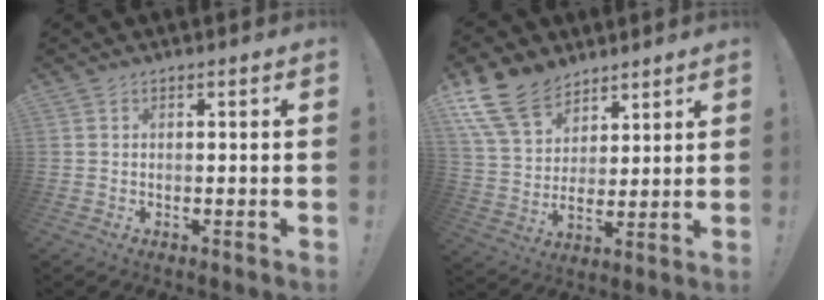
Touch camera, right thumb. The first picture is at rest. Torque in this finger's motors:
{"motor_torque": [0.80, 1.45, 0.83, 0.79, 0.12]}